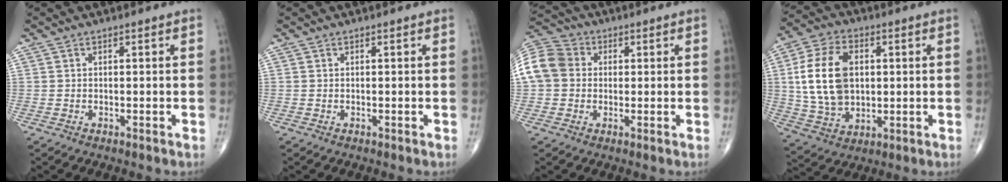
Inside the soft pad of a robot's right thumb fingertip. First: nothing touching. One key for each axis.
{"total": 0.0}
{"total": 12.4, "fx": 1.4, "fy": 10.5, "fz": 6.4, "tx": -0.132, "ty": 0.030, "tz": 0.018}
{"total": 16.4, "fx": 2.0, "fy": 10.9, "fz": 12.1, "tx": -0.214, "ty": 0.003, "tz": 0.042}